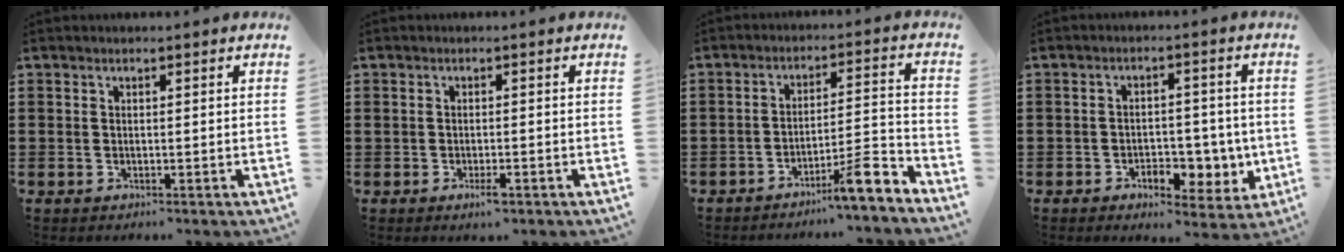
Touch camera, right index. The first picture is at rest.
{"total": 2.0, "force": [-1.0, 0.5, 1.6], "torque": [-0.028, -0.001, -0.019]}
{"total": 7.9, "force": [-5.8, 0.6, 5.3], "torque": [-0.080, 0.001, -0.104]}
{"total": 5.4, "force": [-1.8, 3.7, 3.5], "torque": [-0.046, 0.004, -0.033]}